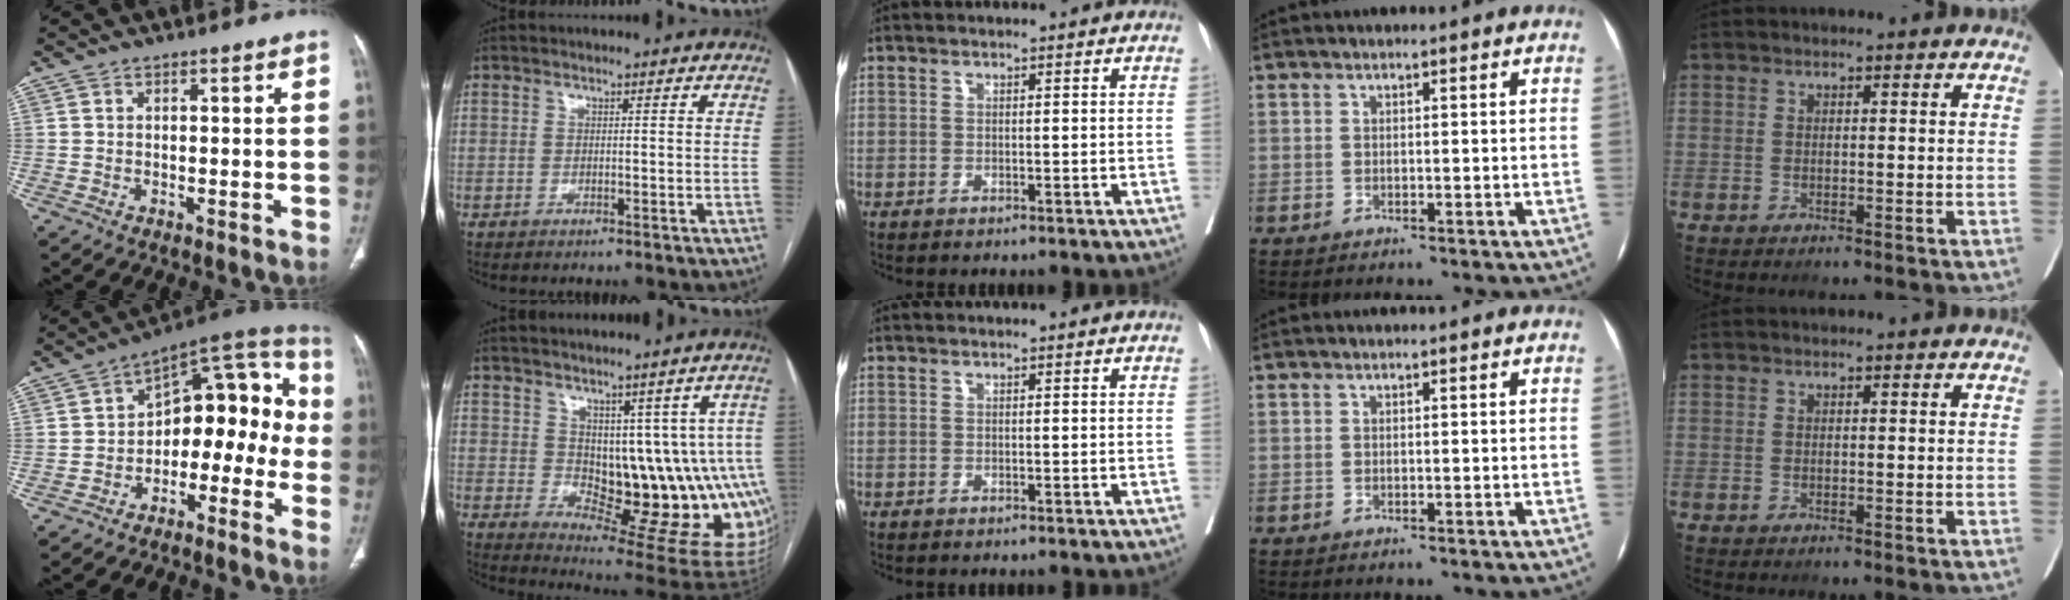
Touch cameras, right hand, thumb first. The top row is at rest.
{"thumb": {"total": 16.0, "force": [-4.0, 10.1, 11.7], "torque": [-0.108, 0.088, -0.064]}, "index": {"total": 12.2, "force": [3.3, 6.9, 9.4], "torque": [-0.106, -0.007, 0.068]}}